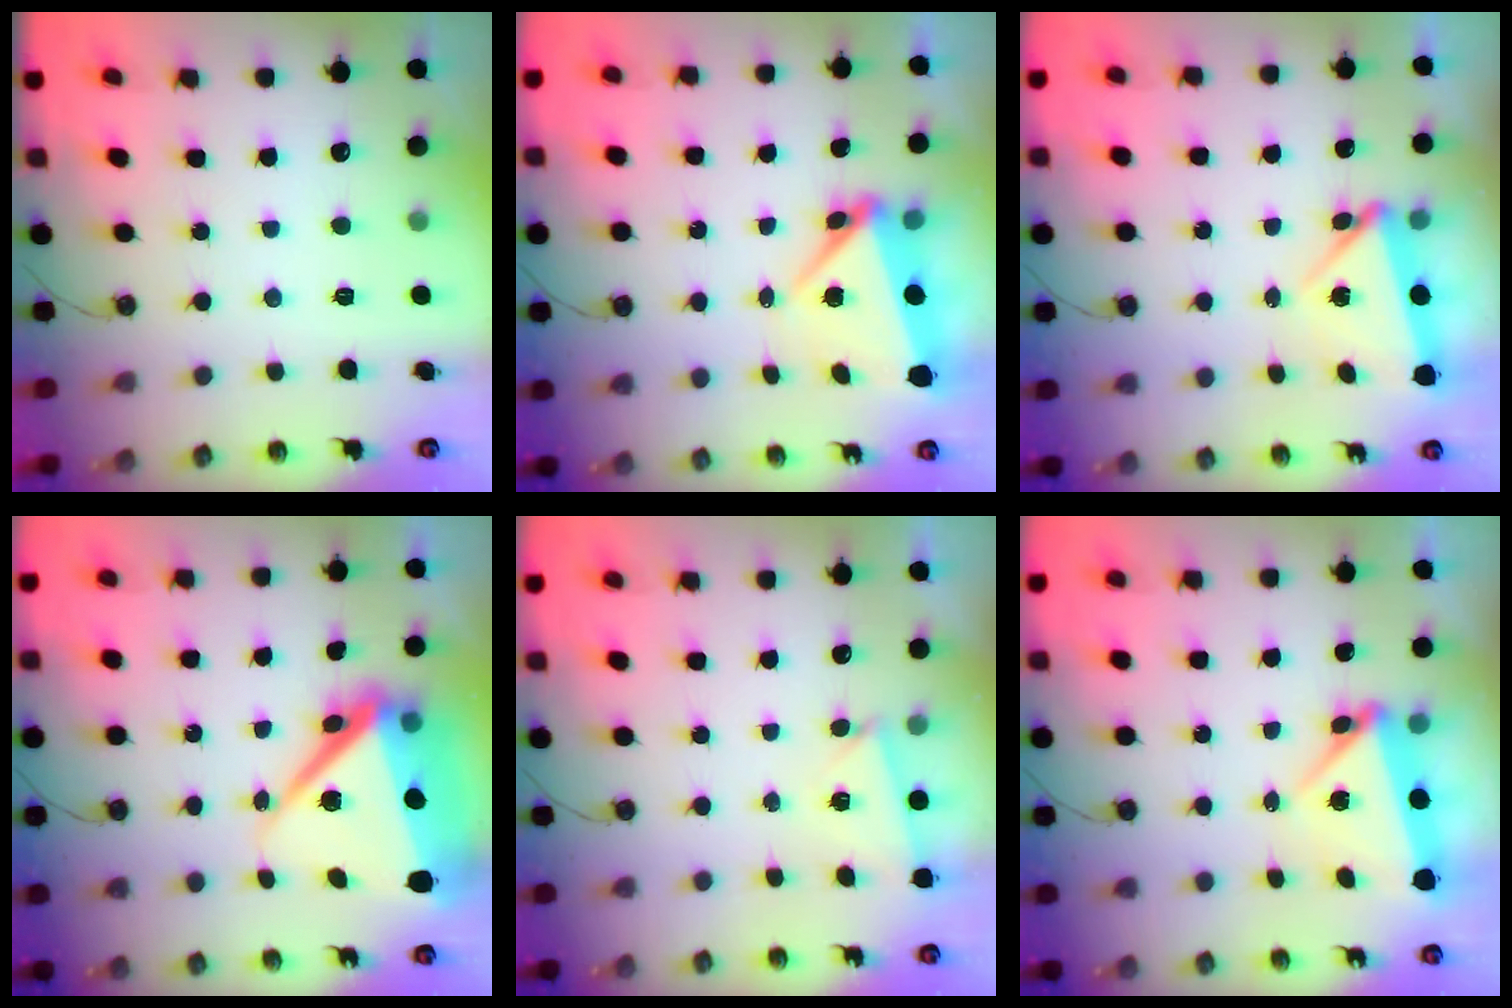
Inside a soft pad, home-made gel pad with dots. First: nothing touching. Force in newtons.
{"total": 7.3, "press": 5.9, "slide": 4.3}
{"total": 10.9, "press": 5.3, "slide": 9.5}
{"total": 18.2, "press": 15.8, "slide": 8.9}
{"total": 1.7, "press": 1.7, "slide": 0.4}
{"total": 5.9, "press": 5.8, "slide": 1.1}